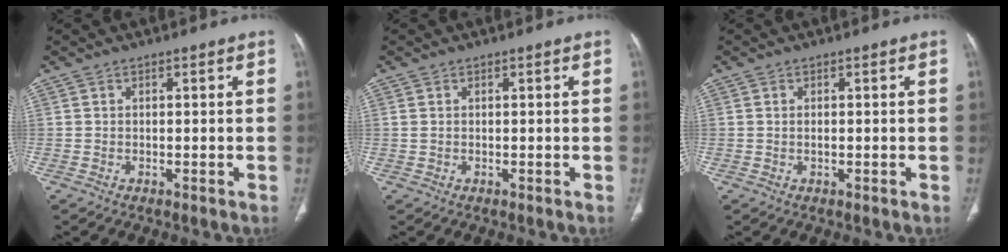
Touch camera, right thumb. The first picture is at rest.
{"total": 0.6, "force": [0.2, 0.4, 0.4], "torque": [-0.010, 0.009, 0.008]}
{"total": 0.7, "force": [0.0, 0.3, 0.6], "torque": [-0.015, 0.005, 0.003]}